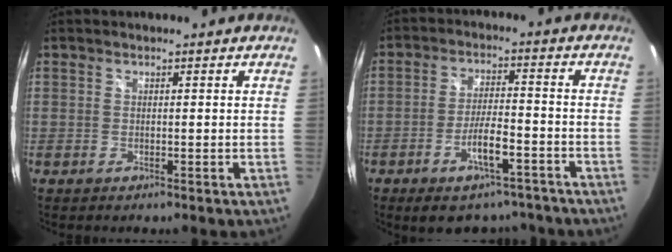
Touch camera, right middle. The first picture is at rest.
{"total": 10.6, "force": [-7.6, 3.7, 6.4], "torque": [-0.111, 0.005, -0.112]}